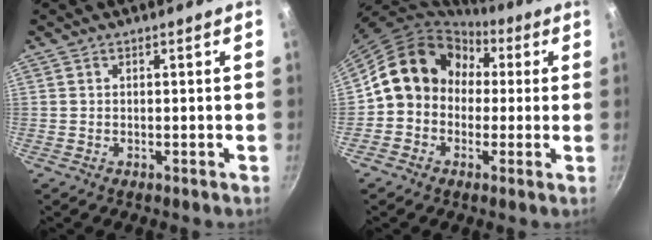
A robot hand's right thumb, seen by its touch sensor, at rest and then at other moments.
{"total": 13.5, "force": [1.5, 11.7, 6.6], "torque": [-0.072, 0.036, 0.003]}